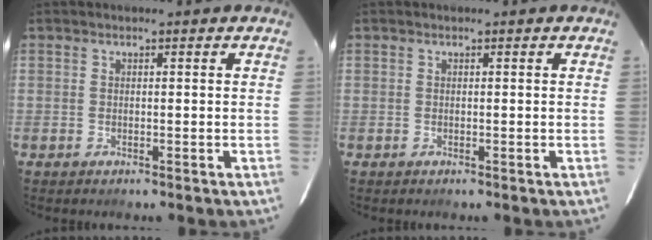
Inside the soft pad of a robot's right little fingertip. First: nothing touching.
{"total": 0.0}